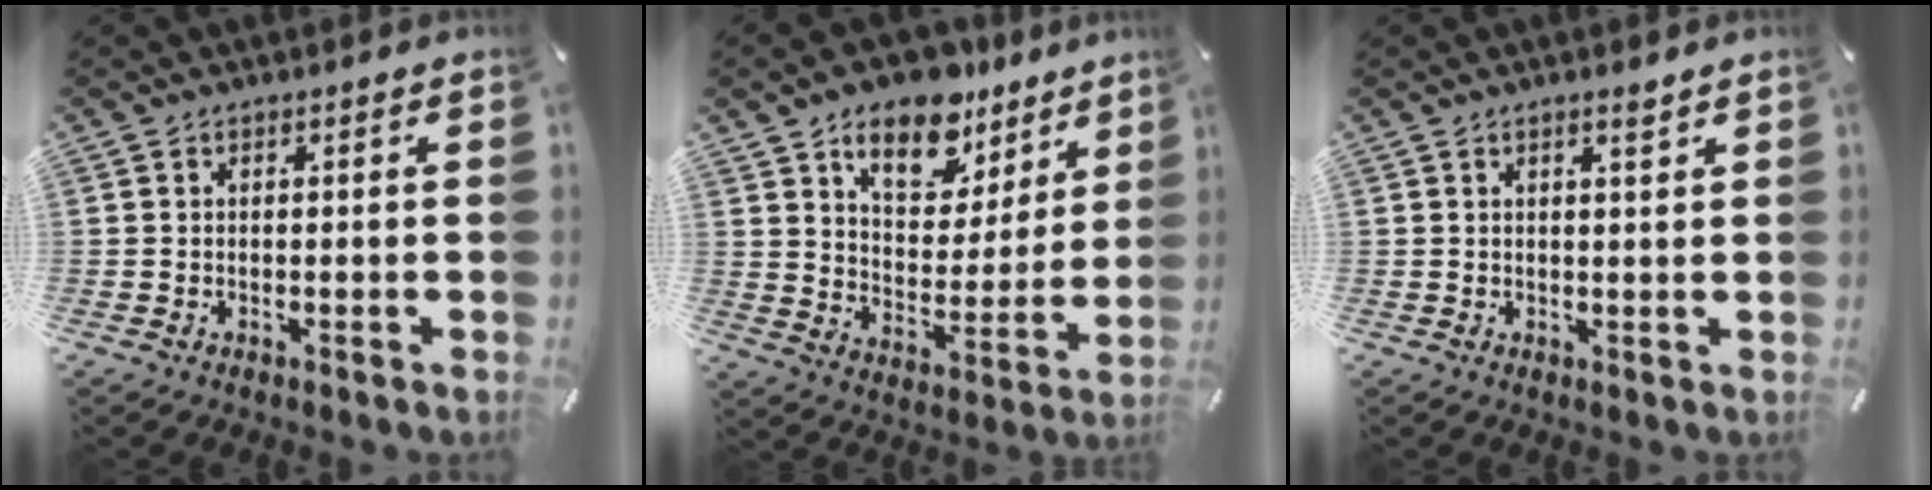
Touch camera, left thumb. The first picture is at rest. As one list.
[{"total": 13.9, "force": [10.2, 7.7, 5.5], "torque": [-0.082, -0.068, 0.183]}, {"total": 1.7, "force": [1.3, 0.1, 1.1], "torque": [-0.015, -0.004, 0.022]}]